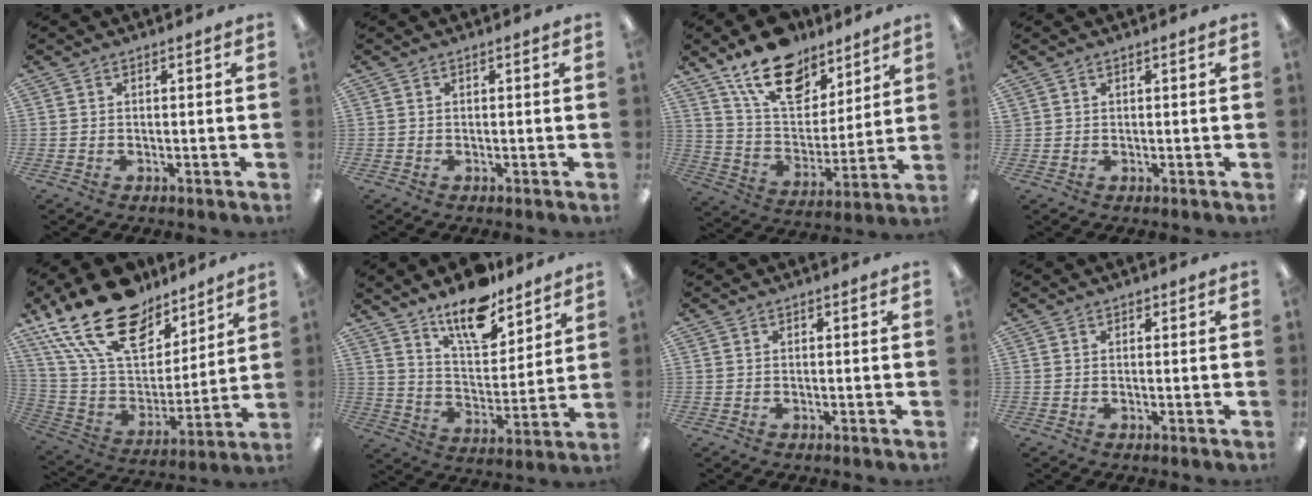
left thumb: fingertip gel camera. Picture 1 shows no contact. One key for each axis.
{"total": 0.0}
{"total": 18.2, "fx": 13.3, "fy": 9.1, "fz": 8.4, "tx": -0.147, "ty": -0.075, "tz": 0.238}
{"total": 0.6, "fx": 0.3, "fy": 0.5, "fz": -0.2, "tx": 0.003, "ty": -0.001, "tz": 0.006}
{"total": 23.6, "fx": 16.3, "fy": 11.9, "fz": 12.2, "tx": -0.252, "ty": -0.098, "tz": 0.295}
{"total": 13.6, "fx": 11.1, "fy": 4.8, "fz": 6.3, "tx": -0.100, "ty": -0.073, "tz": 0.196}
{"total": 0.0}
{"total": 0.5, "fx": 0.4, "fy": 0.3, "fz": 0.1, "tx": -0.001, "ty": 0.002, "tz": 0.006}